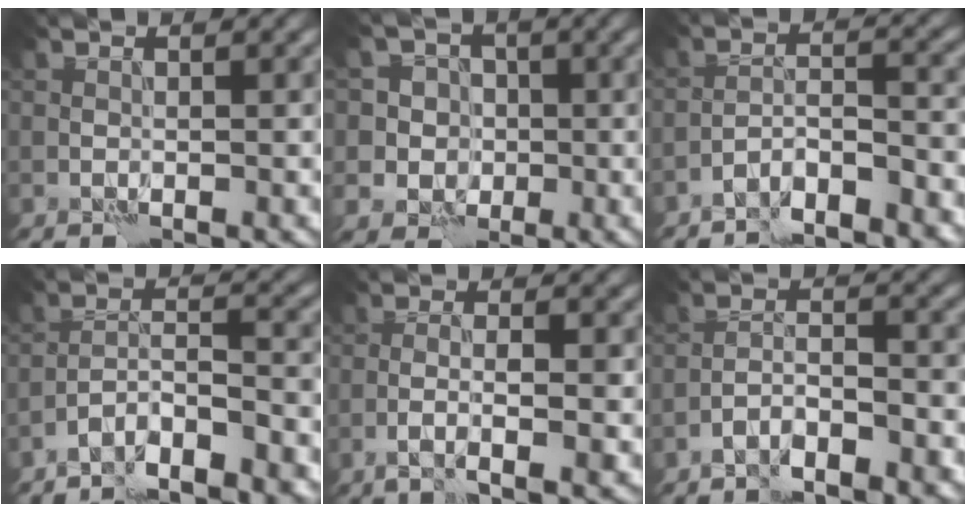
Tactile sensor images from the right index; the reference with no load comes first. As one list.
[{"total": 5.0, "force": [0.3, 4.9, 1.0], "torque": [0.004, 0.026, -0.016]}, {"total": 5.0, "force": [-4.2, 0.8, 2.5], "torque": [-0.038, 0.005, -0.074]}, {"total": 6.3, "force": [-5.0, 1.2, 3.6], "torque": [-0.055, 0.002, -0.088]}, {"total": 3.3, "force": [-1.5, 0.3, 2.9], "torque": [-0.053, 0.003, -0.030]}, {"total": 3.6, "force": [-2.9, 0.7, 2.1], "torque": [-0.034, 0.008, -0.055]}]